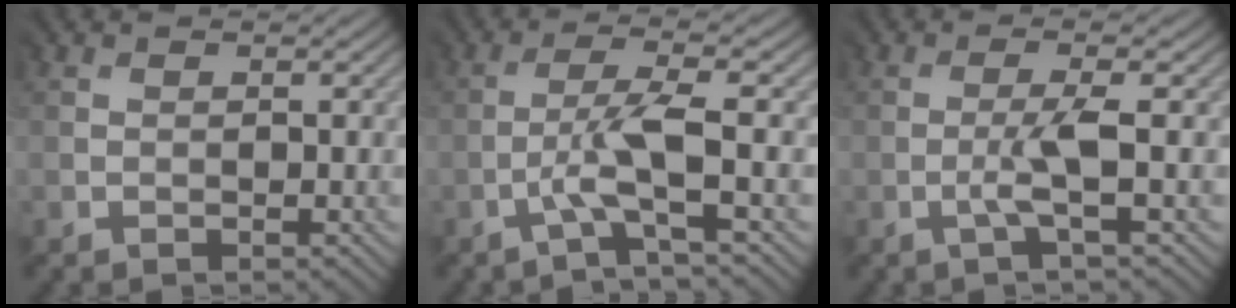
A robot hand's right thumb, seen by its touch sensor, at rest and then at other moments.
{"total": 3.1, "force": [-1.7, -0.5, 2.6], "torque": [-0.053, 0.014, -0.043]}
{"total": 2.0, "force": [-0.9, -0.6, 1.7], "torque": [-0.037, 0.008, -0.026]}